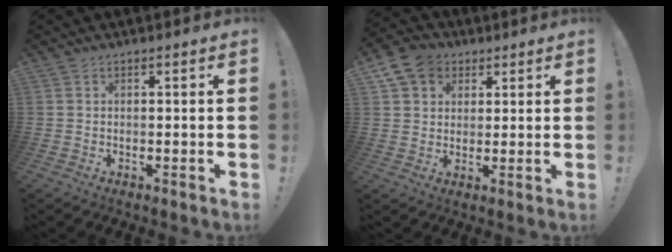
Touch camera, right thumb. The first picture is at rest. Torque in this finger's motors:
{"motor_torque": [0.59, 1.51, 0.07, 0.07, 0.13]}